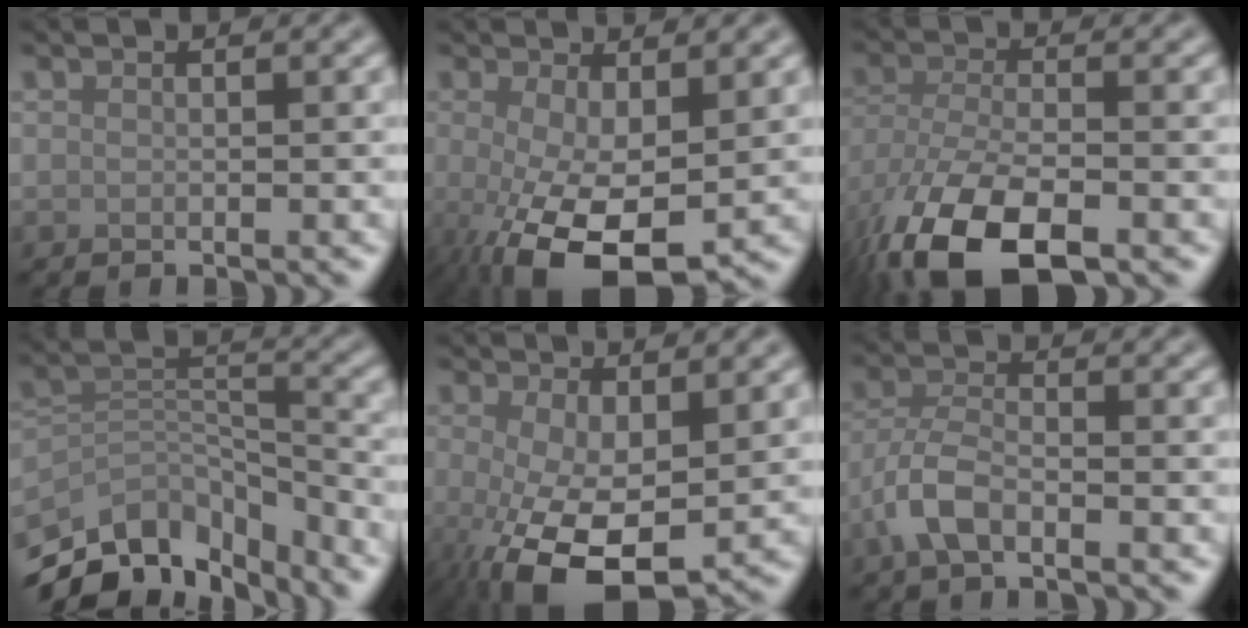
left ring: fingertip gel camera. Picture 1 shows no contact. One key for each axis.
{"total": 9.3, "fx": -2.6, "fy": 3.9, "fz": 8.1, "tx": -0.157, "ty": -0.022, "tz": -0.036}
{"total": 10.6, "fx": -5.9, "fy": 4.9, "fz": 7.3, "tx": -0.159, "ty": -0.028, "tz": -0.112}
{"total": 9.7, "fx": -7.6, "fy": 4.5, "fz": 4.0, "tx": -0.079, "ty": 0.000, "tz": -0.140}
{"total": 9.7, "fx": -2.7, "fy": 4.3, "fz": 8.3, "tx": -0.168, "ty": -0.027, "tz": -0.036}
{"total": 3.8, "fx": -1.8, "fy": 1.6, "fz": 2.9, "tx": -0.061, "ty": 0.006, "tz": -0.048}